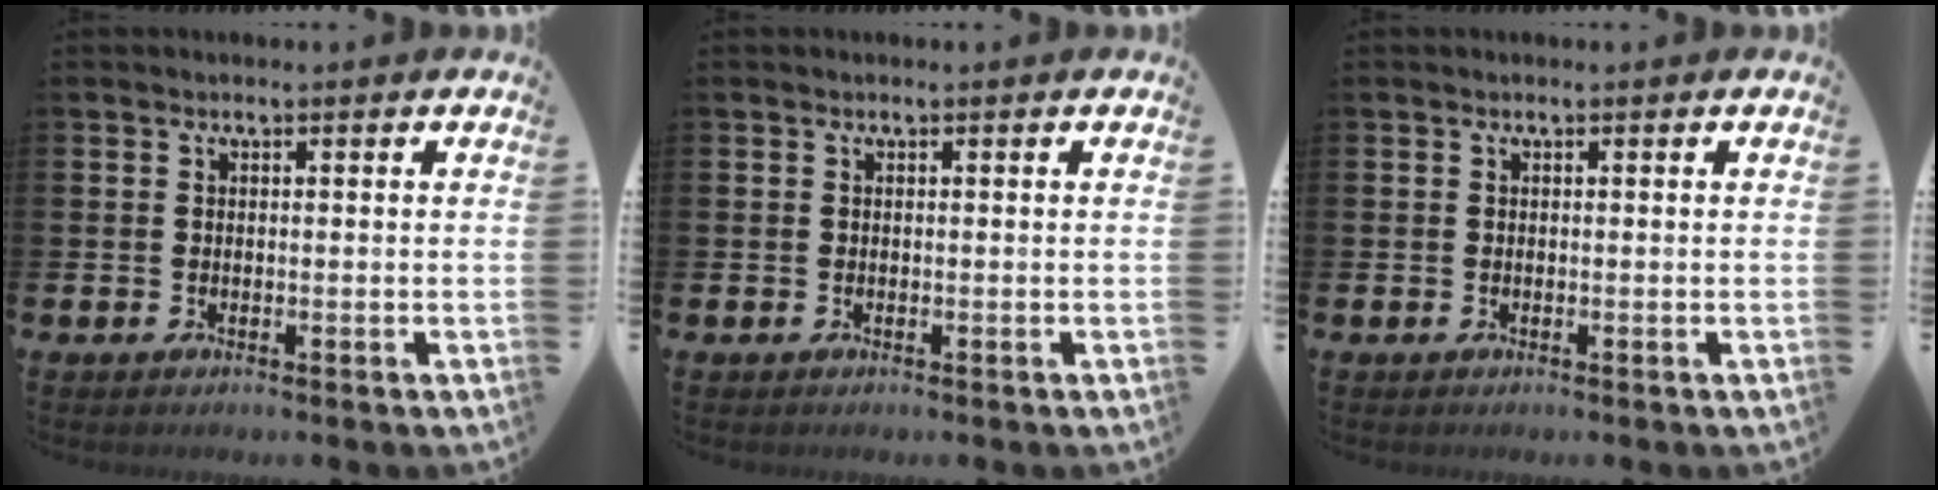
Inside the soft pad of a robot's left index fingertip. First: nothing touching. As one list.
[{"total": 0.0}, {"total": 0.0}]